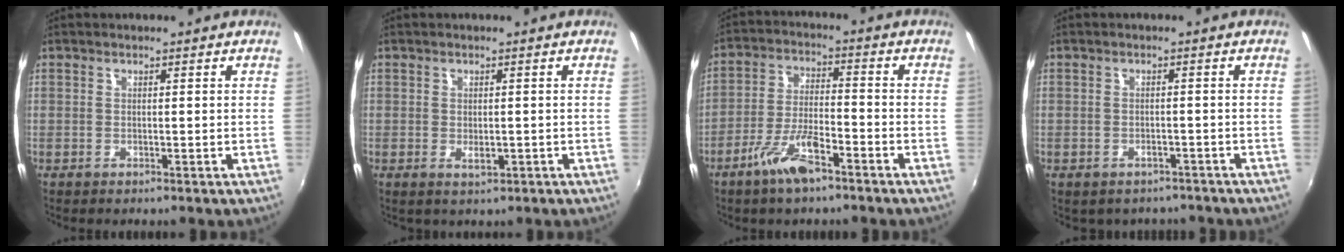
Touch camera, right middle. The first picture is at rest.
{"total": 1.4, "force": [0.0, 0.8, 1.2], "torque": [-0.015, -0.005, 0.001]}
{"total": 8.8, "force": [-5.8, 2.4, 6.2], "torque": [-0.130, -0.003, -0.106]}
{"total": 4.5, "force": [-3.5, 2.5, 1.3], "torque": [-0.029, -0.011, -0.038]}